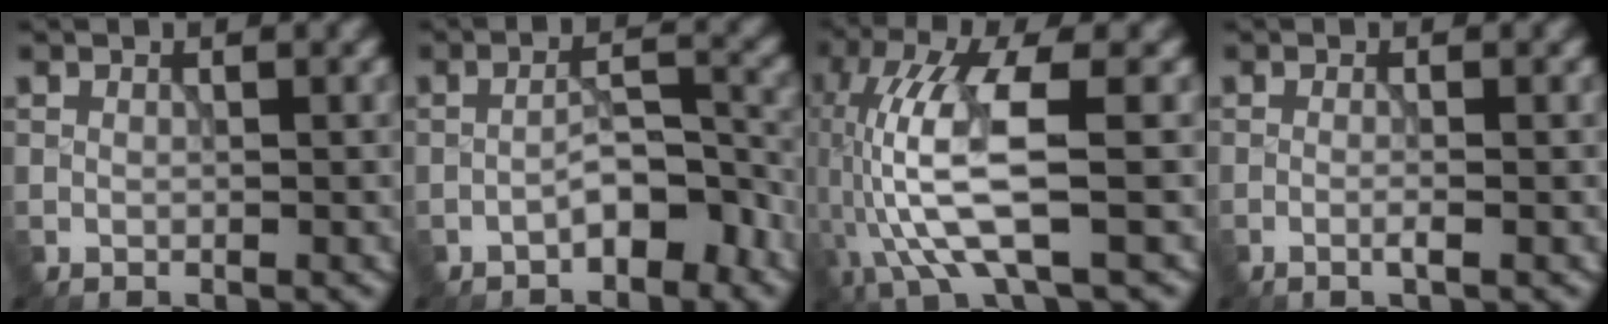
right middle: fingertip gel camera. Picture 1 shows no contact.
{"total": 3.5, "force": [-2.2, 1.1, 2.5], "torque": [-0.038, 0.015, -0.041]}
{"total": 9.1, "force": [-1.7, 2.6, 8.6], "torque": [-0.196, 0.008, -0.037]}
{"total": 1.1, "force": [-0.4, 0.1, 1.0], "torque": [-0.015, 0.000, -0.012]}